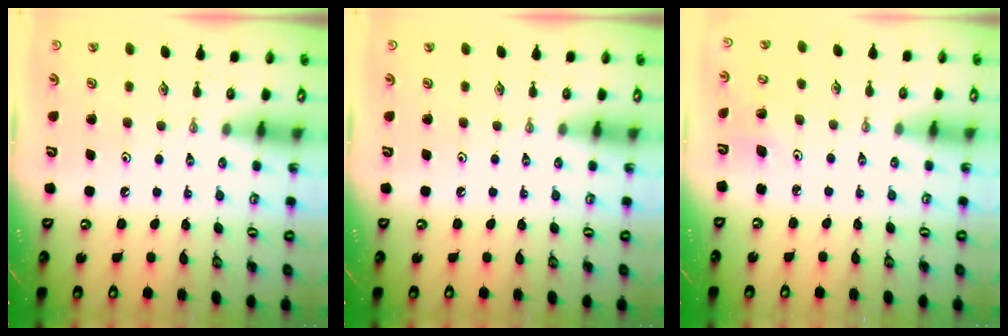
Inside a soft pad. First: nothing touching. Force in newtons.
{"total": 0.0}
{"total": 3.0, "press": 2.9, "slide": 0.9}